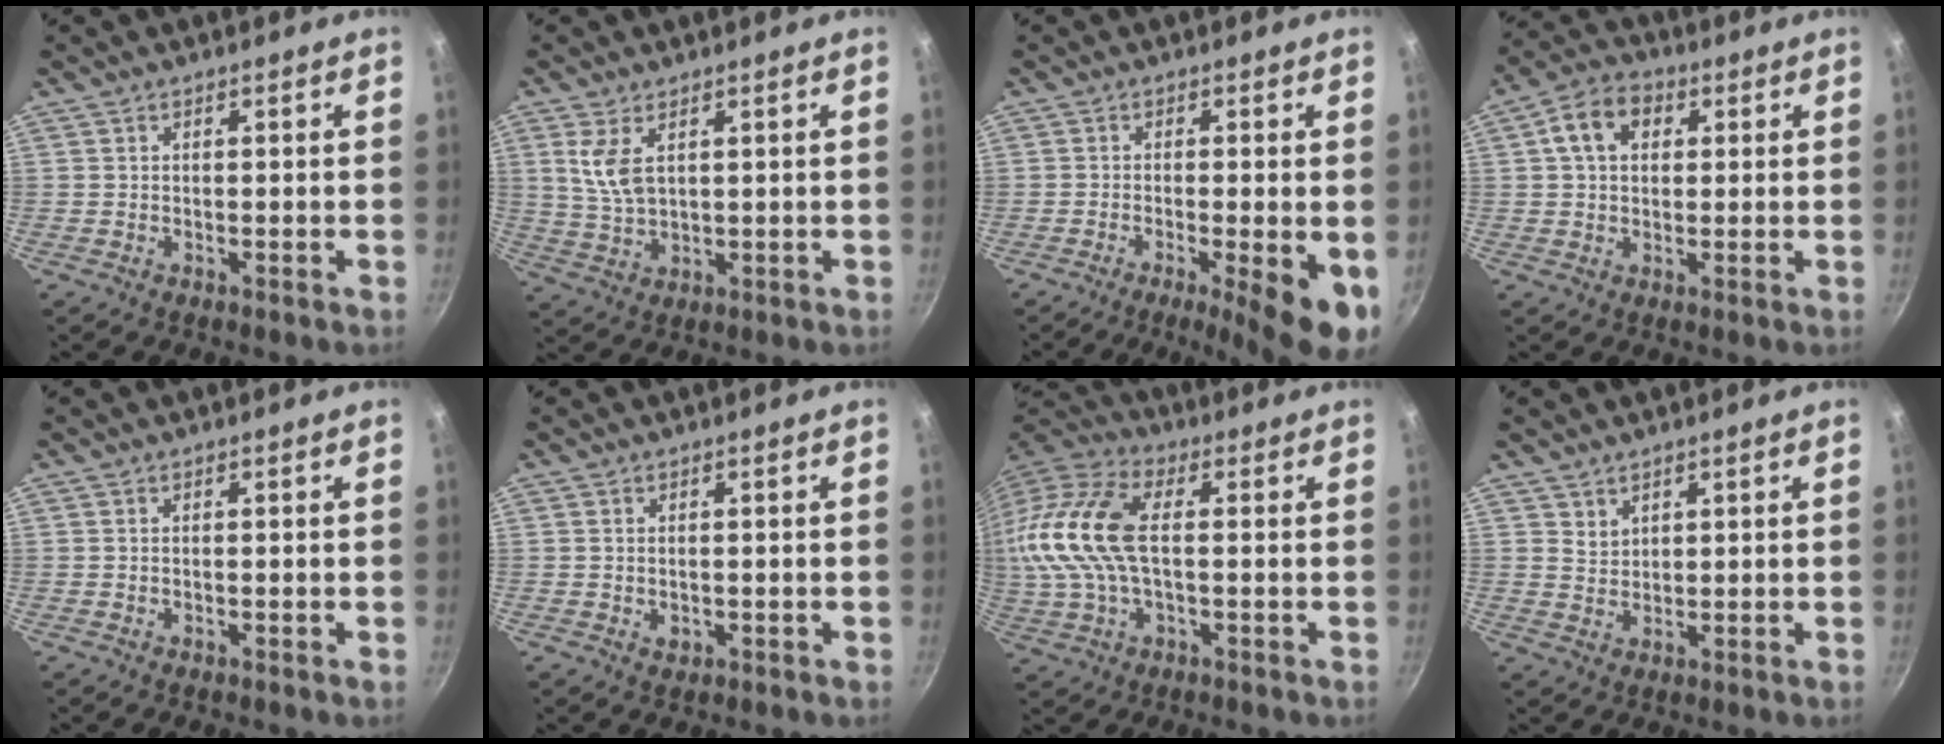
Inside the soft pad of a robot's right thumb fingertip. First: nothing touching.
{"total": 4.8, "force": [1.6, 2.7, 3.6], "torque": [-0.066, -0.008, 0.034]}
{"total": 9.5, "force": [-2.9, 1.9, 8.8], "torque": [-0.120, -0.004, -0.041]}
{"total": 8.4, "force": [2.3, 6.2, 5.3], "torque": [-0.071, 0.014, 0.026]}
{"total": 0.0}
{"total": 1.6, "force": [-0.1, 1.1, 1.2], "torque": [-0.017, -0.002, -0.001]}
{"total": 17.1, "force": [1.3, 9.1, 14.4], "torque": [-0.301, 0.023, 0.009]}
{"total": 2.3, "force": [1.7, 1.5, 0.4], "torque": [0.007, -0.004, 0.034]}